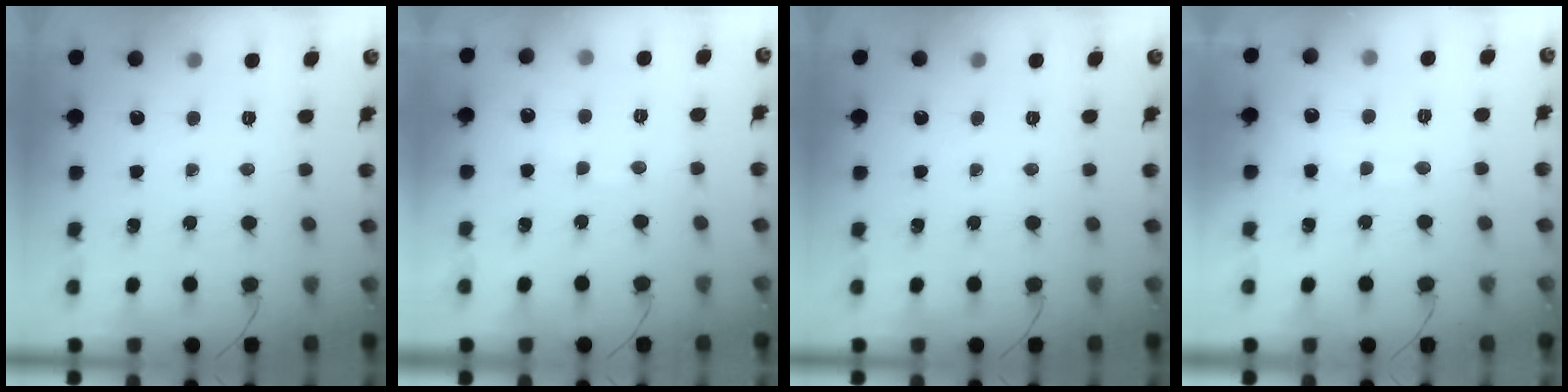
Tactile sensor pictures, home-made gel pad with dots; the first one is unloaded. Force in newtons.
{"total": 5.6, "press": 5.4, "slide": 1.1}
{"total": 0.0}
{"total": 7.7, "press": 7.6, "slide": 1.5}